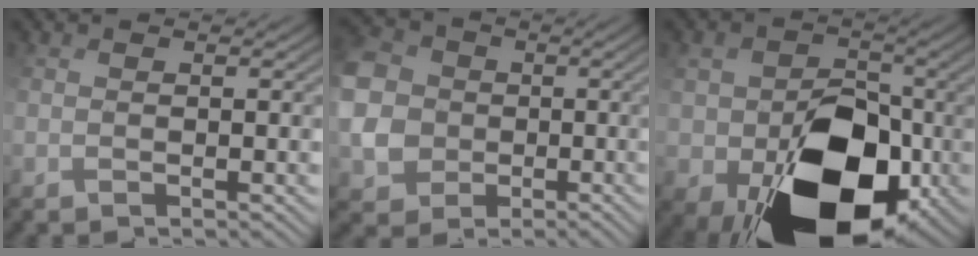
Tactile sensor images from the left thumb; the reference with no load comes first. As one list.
[{"total": 9.1, "force": [0.0, 8.3, 3.7], "torque": [-0.137, -0.016, -0.009]}, {"total": 16.1, "force": [-5.0, 11.3, 10.3], "torque": [-0.167, -0.047, -0.058]}]